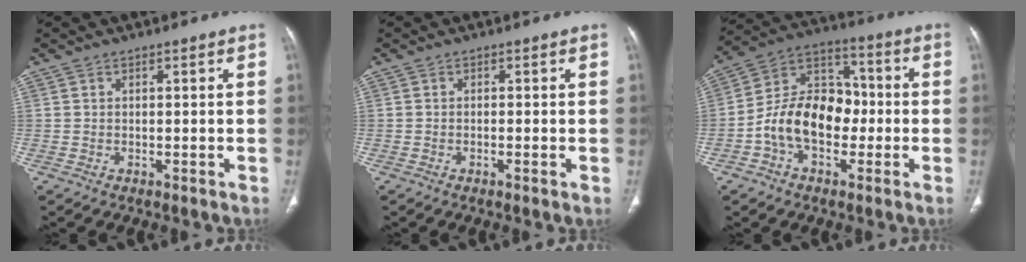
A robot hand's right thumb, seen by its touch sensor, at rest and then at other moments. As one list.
[{"total": 1.1, "force": [-0.4, 0.1, 1.1], "torque": [-0.024, -0.003, -0.008]}, {"total": 14.7, "force": [-3.1, 10.1, 10.2], "torque": [-0.153, 0.045, -0.062]}]